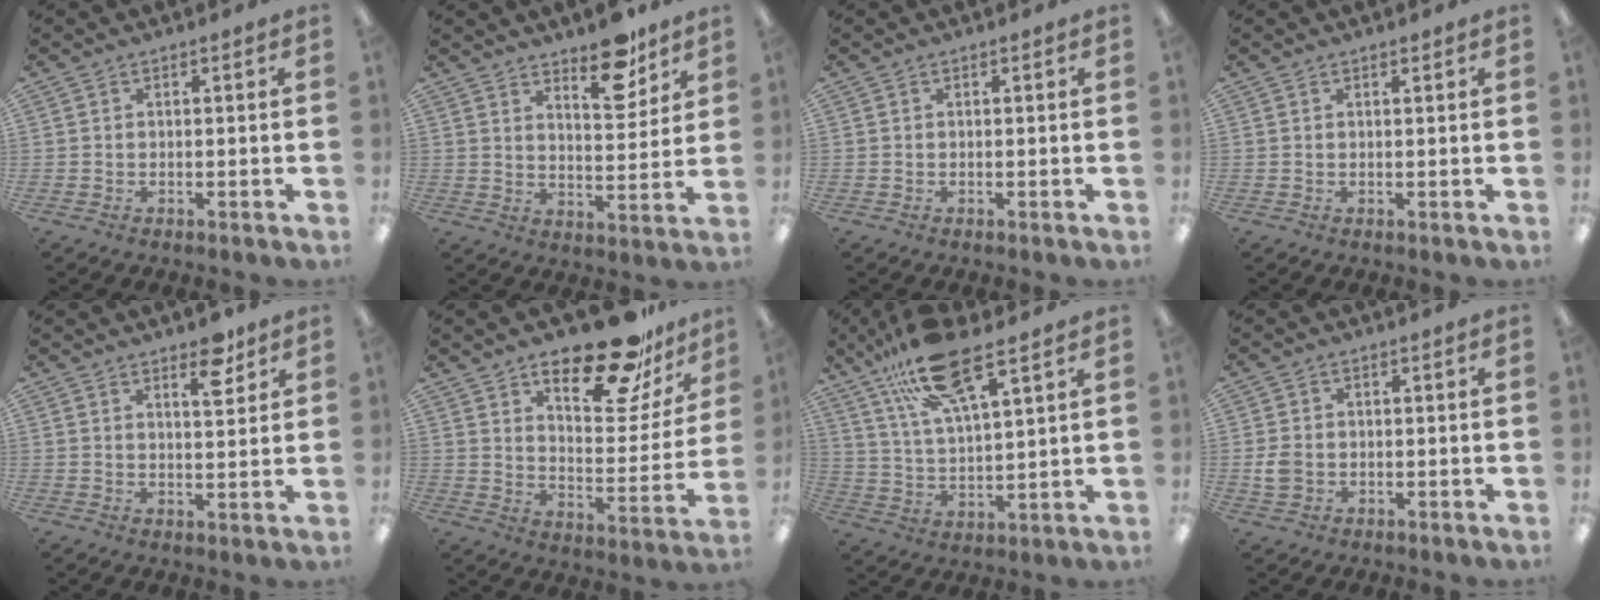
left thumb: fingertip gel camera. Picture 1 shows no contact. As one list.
[{"total": 10.2, "force": [7.9, 3.9, 5.2], "torque": [-0.052, -0.054, 0.132]}, {"total": 0.0}, {"total": 0.6, "force": [0.6, 0.1, 0.1], "torque": [-0.003, 0.001, 0.010]}, {"total": 6.8, "force": [4.7, 2.7, 4.1], "torque": [-0.036, -0.029, 0.074]}, {"total": 22.1, "force": [17.0, 7.7, 11.8], "torque": [-0.172, -0.111, 0.283]}, {"total": 18.1, "force": [12.0, 5.8, 12.2], "torque": [-0.224, -0.040, 0.206]}, {"total": 3.7, "force": [-0.3, 3.0, 2.1], "torque": [-0.028, 0.005, -0.004]}]